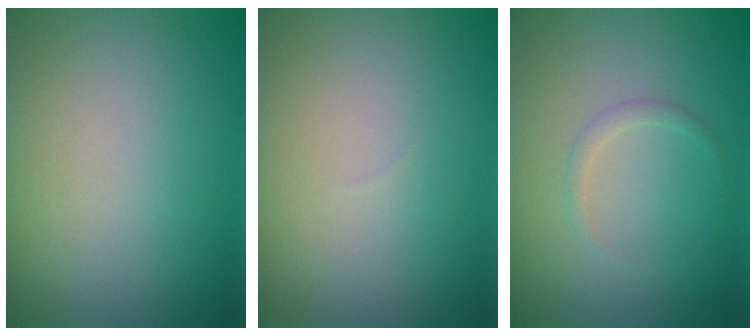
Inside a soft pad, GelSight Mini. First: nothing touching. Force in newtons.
{"total": 0.0}
{"total": 1.0, "press": 1.0, "slide": 0.1}